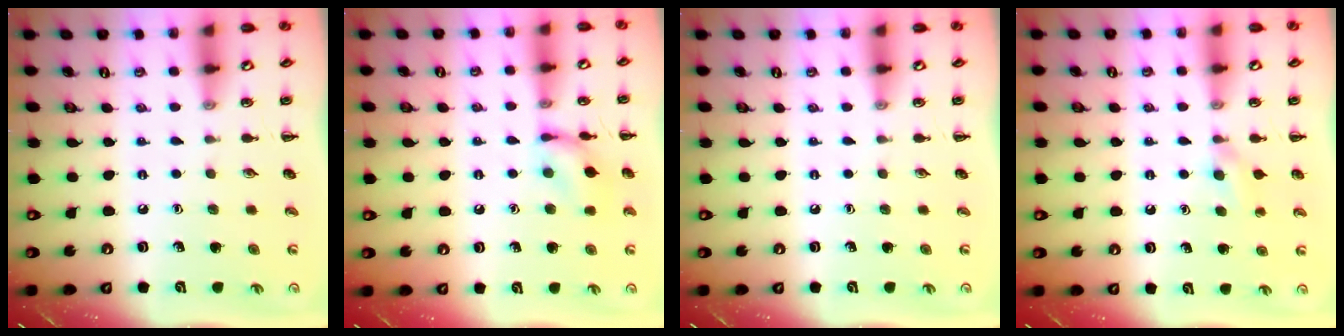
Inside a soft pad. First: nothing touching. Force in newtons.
{"total": 10.5, "press": 10.4, "slide": 0.8}
{"total": 0.0}
{"total": 4.4, "press": 4.1, "slide": 1.5}